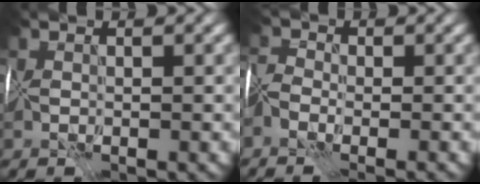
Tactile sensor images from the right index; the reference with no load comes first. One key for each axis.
{"total": 4.0, "fx": -2.8, "fy": 1.9, "fz": 2.2, "tx": -0.027, "ty": -0.006, "tz": -0.038}